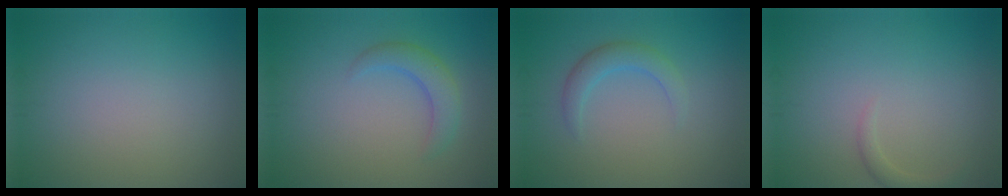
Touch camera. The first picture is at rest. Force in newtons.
{"total": 2.7, "press": 2.7, "slide": 0.1}
{"total": 2.3, "press": 2.3, "slide": 0.1}
{"total": 1.2, "press": 1.2, "slide": 0.1}